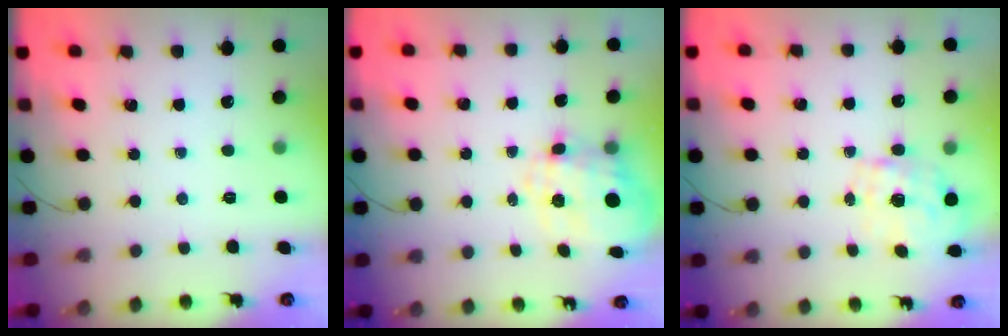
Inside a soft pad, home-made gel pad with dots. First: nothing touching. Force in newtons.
{"total": 10.7, "press": 10.6, "slide": 1.6}
{"total": 1.6, "press": 1.4, "slide": 0.7}